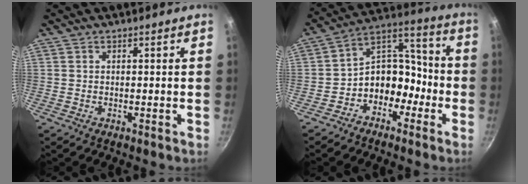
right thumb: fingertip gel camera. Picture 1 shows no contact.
{"total": 11.4, "force": [-4.6, 8.6, 5.9], "torque": [-0.036, 0.081, -0.089]}